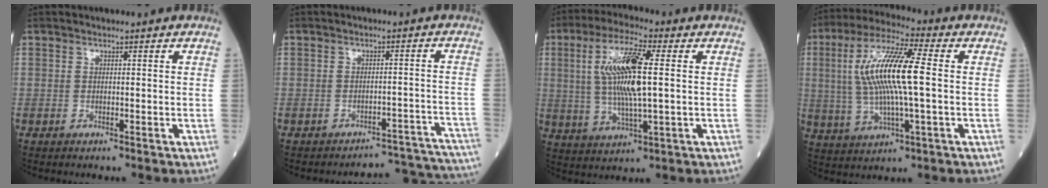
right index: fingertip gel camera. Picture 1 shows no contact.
{"total": 13.8, "force": [-13.8, 0.4, 0.2], "torque": [0.026, 0.023, -0.159]}
{"total": 12.2, "force": [1.8, 1.9, 11.9], "torque": [-0.241, 0.005, 0.033]}
{"total": 14.4, "force": [1.1, 1.9, 14.2], "torque": [-0.292, 0.013, 0.019]}